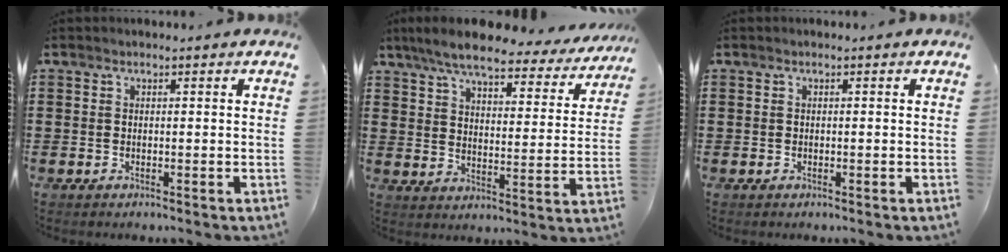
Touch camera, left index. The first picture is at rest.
{"total": 8.0, "force": [6.9, 1.2, 3.9], "torque": [-0.095, -0.037, 0.119]}
{"total": 0.0}